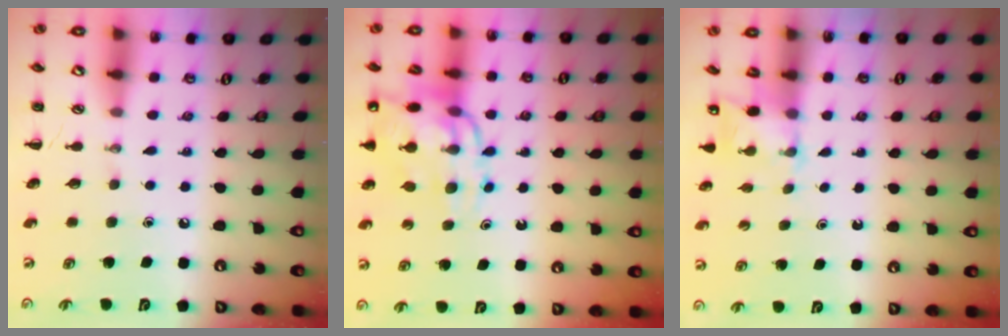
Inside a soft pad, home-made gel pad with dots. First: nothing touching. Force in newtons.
{"total": 14.5, "press": 14.1, "slide": 3.4}
{"total": 2.8, "press": 2.7, "slide": 0.9}